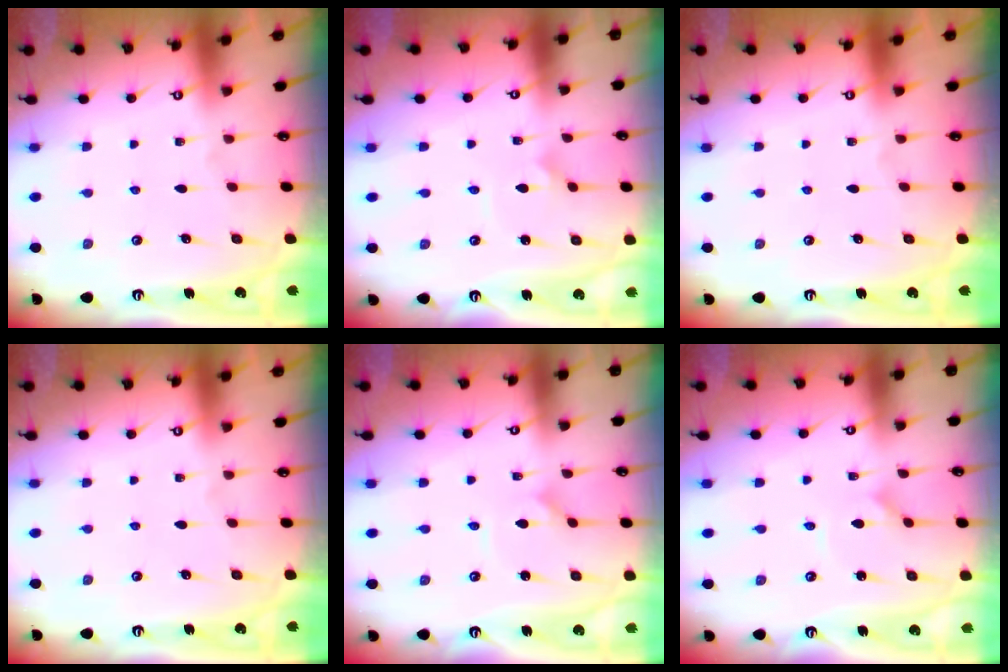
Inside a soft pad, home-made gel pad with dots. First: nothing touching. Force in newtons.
{"total": 2.4, "press": 2.4, "slide": 0.1}
{"total": 0.0}
{"total": 0.0}
{"total": 0.9, "press": 0.9, "slide": 0.0}
{"total": 0.9, "press": 0.9, "slide": 0.0}